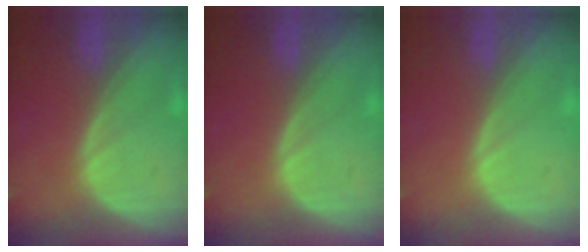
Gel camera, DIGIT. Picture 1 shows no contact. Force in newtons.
{"total": 0.0}
{"total": 0.0}